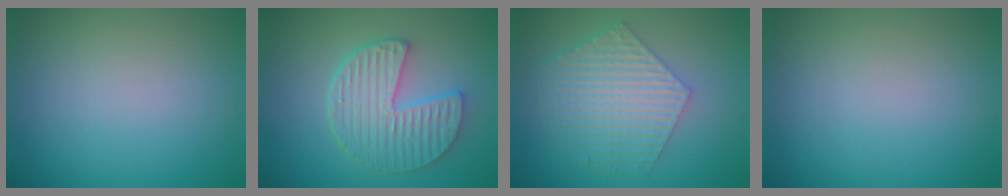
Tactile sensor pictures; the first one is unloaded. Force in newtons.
{"total": 5.2, "press": 4.4, "slide": 2.8}
{"total": 6.0, "press": 4.4, "slide": 4.1}
{"total": 0.0}